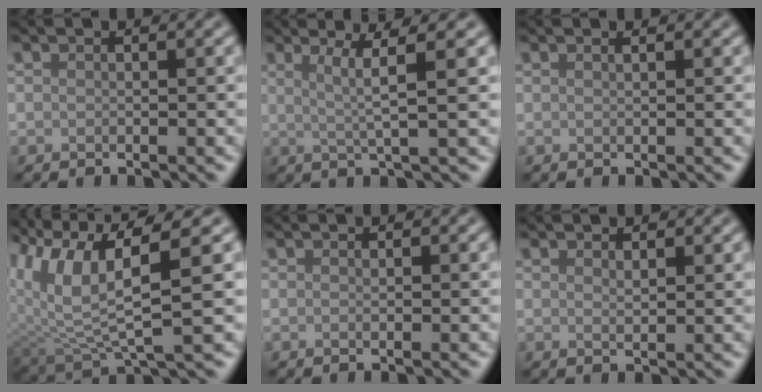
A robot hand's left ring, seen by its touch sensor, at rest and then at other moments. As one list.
[{"total": 3.5, "force": [1.2, 0.4, 3.3], "torque": [-0.055, 0.000, 0.024]}, {"total": 0.6, "force": [0.5, 0.2, 0.4], "torque": [-0.001, 0.000, 0.004]}, {"total": 8.7, "force": [3.3, 2.8, 7.5], "torque": [-0.161, 0.002, 0.067]}, {"total": 0.0}, {"total": 1.0, "force": [0.7, 0.3, 0.7], "torque": [-0.012, -0.003, 0.014]}]